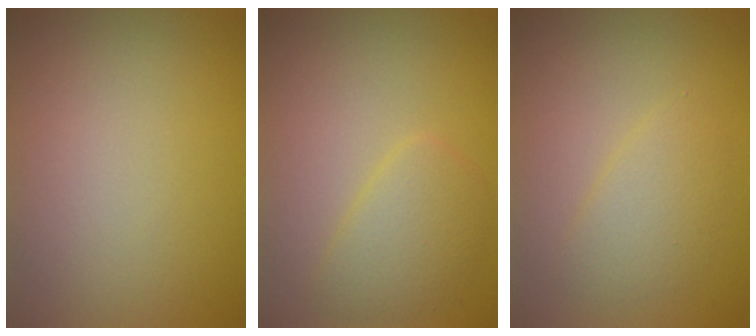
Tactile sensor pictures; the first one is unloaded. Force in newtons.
{"total": 2.7, "press": 2.7, "slide": 0.1}
{"total": 2.3, "press": 2.3, "slide": 0.1}